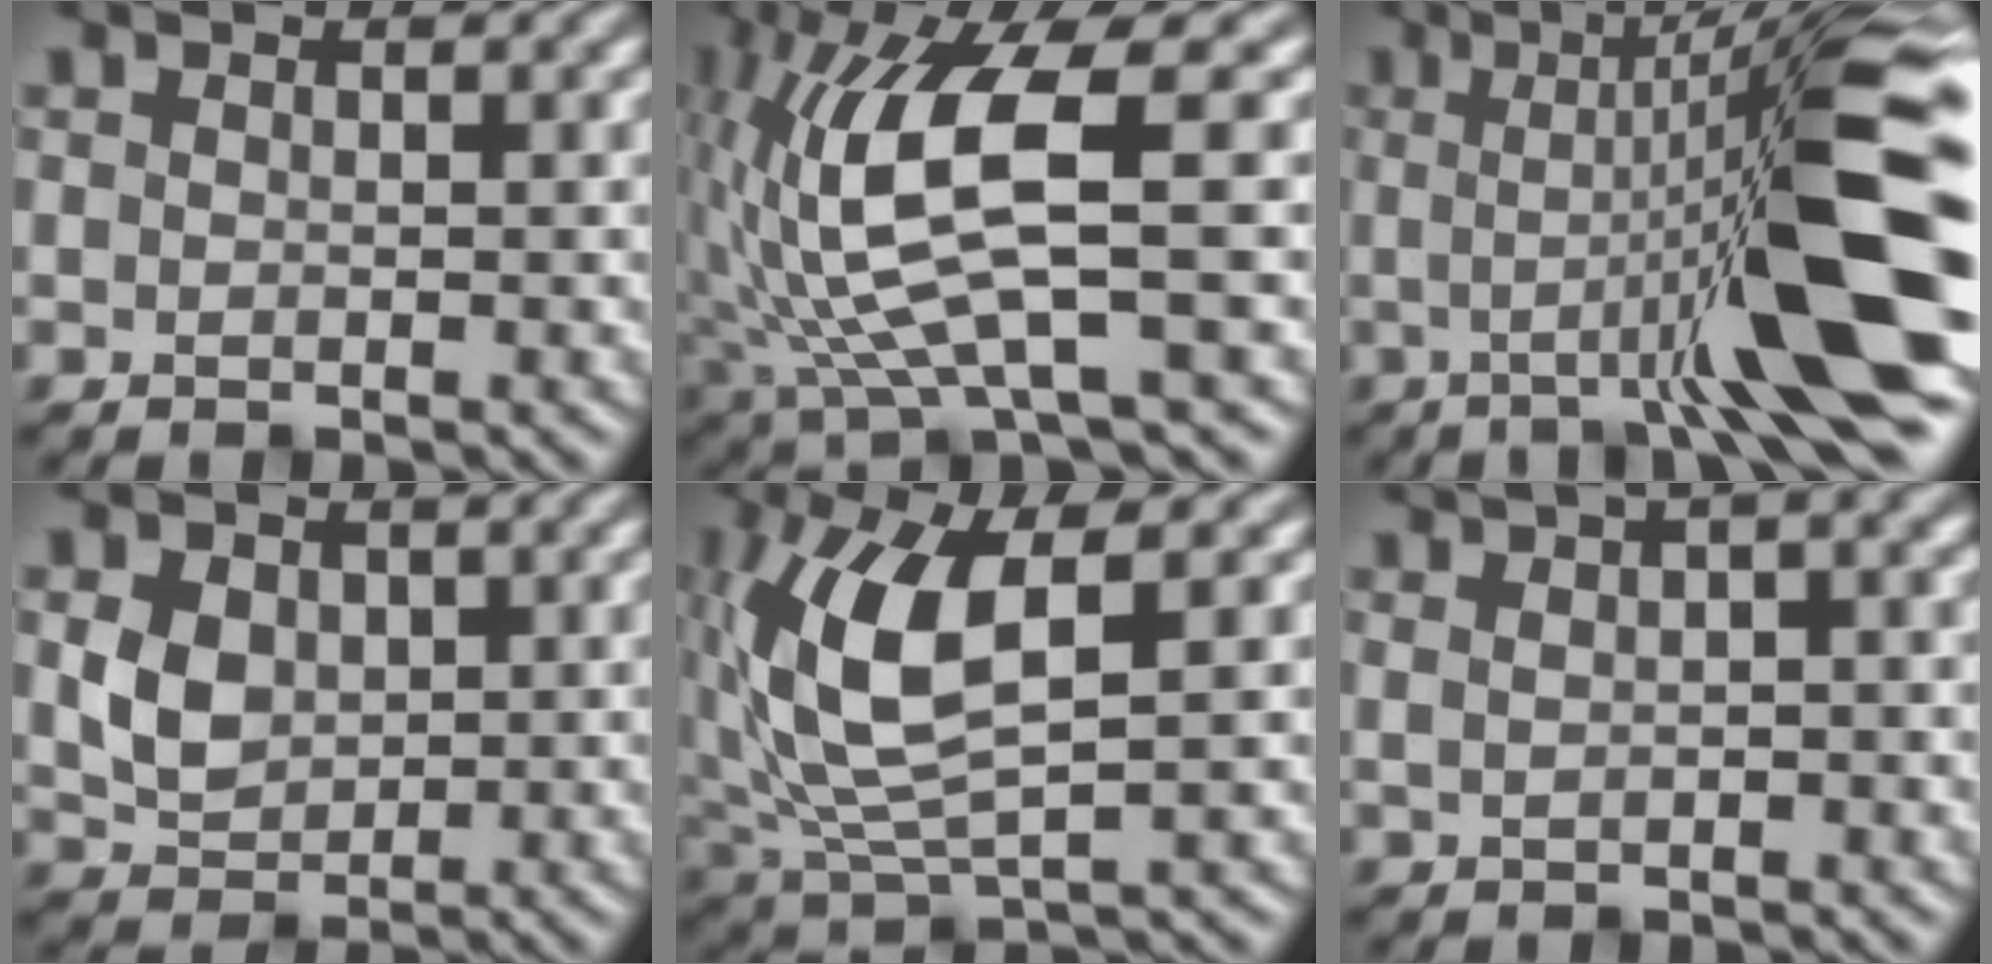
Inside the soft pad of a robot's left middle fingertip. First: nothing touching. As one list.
[{"total": 9.1, "force": [0.9, 2.5, 8.7], "torque": [-0.183, -0.007, 0.023]}, {"total": 12.0, "force": [-1.0, 1.8, 11.9], "torque": [-0.160, 0.005, -0.022]}, {"total": 3.0, "force": [0.4, 2.5, 1.5], "torque": [-0.041, -0.004, 0.009]}, {"total": 8.5, "force": [1.3, 3.6, 7.5], "torque": [-0.175, 0.001, 0.028]}, {"total": 6.8, "force": [3.2, 2.8, 5.4], "torque": [-0.066, 0.029, 0.032]}]